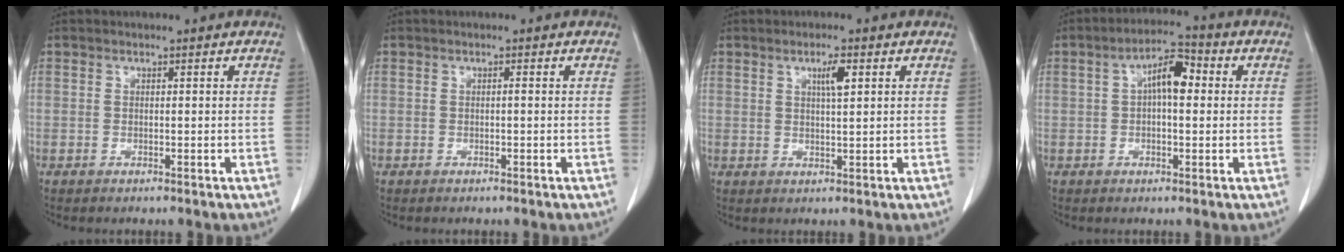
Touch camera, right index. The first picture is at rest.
{"total": 0.0}
{"total": 3.1, "force": [1.3, 0.3, 2.8], "torque": [-0.046, 0.000, 0.020]}
{"total": 6.4, "force": [1.0, 2.3, 5.8], "torque": [-0.103, 0.025, 0.013]}